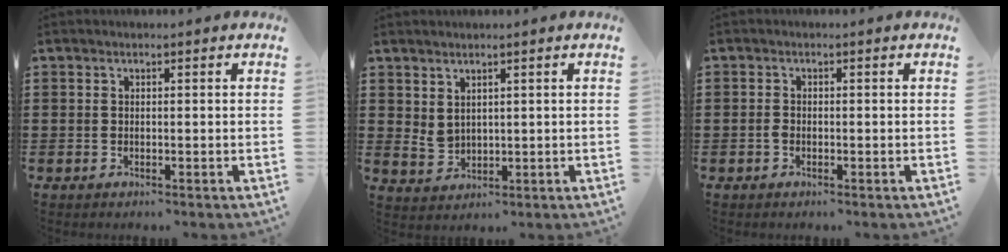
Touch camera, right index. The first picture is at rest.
{"total": 2.4, "force": [1.8, 1.3, 0.9], "torque": [-0.024, 0.004, 0.036]}
{"total": 0.9, "force": [-0.5, 0.5, 0.6], "torque": [-0.013, 0.000, -0.009]}